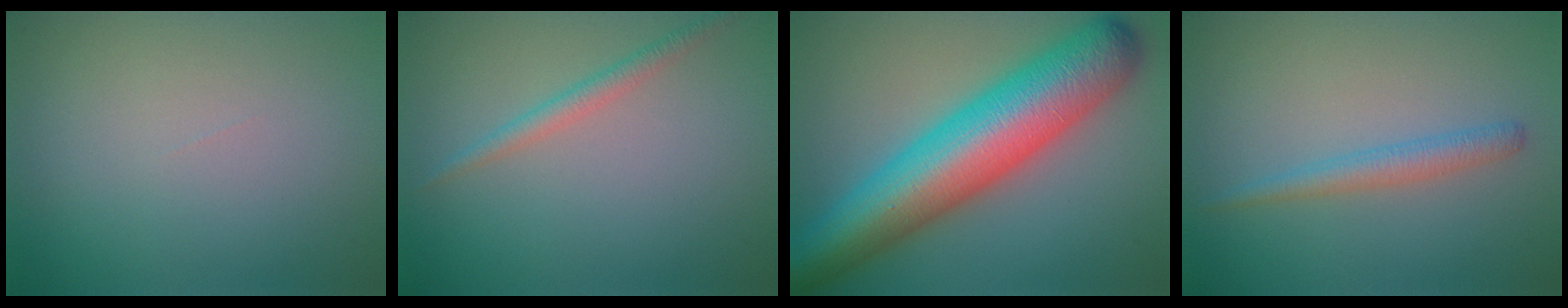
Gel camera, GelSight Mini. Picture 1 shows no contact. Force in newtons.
{"total": 1.6, "press": 1.6, "slide": 0.1}
{"total": 12.9, "press": 12.9, "slide": 0.2}
{"total": 2.0, "press": 2.0, "slide": 0.0}